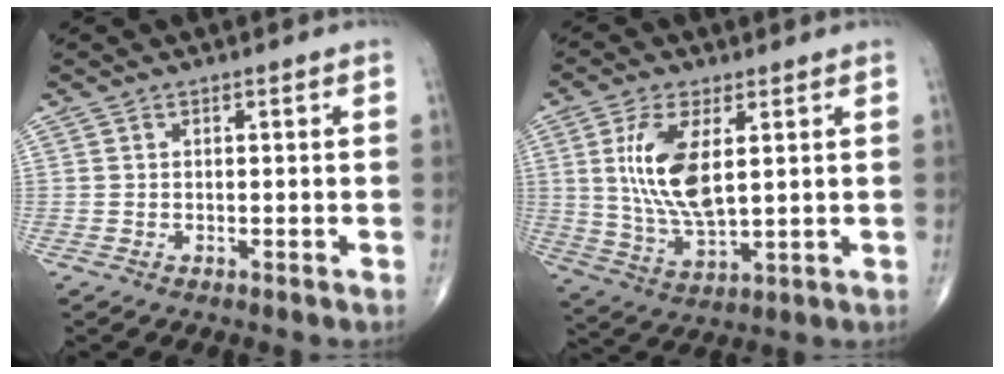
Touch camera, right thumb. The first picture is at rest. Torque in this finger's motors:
{"motor_torque": [1.81, 1.86, 1.18, -0.19, 0.17]}